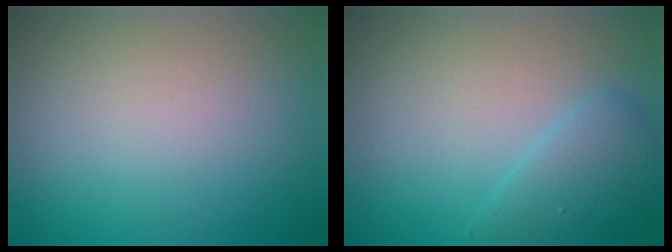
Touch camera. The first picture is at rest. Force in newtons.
{"total": 2.7, "press": 2.7, "slide": 0.2}